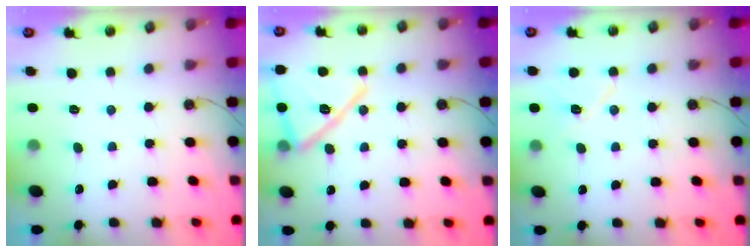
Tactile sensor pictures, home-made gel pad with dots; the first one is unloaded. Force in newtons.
{"total": 17.1, "press": 15.3, "slide": 7.5}
{"total": 8.7, "press": 8.4, "slide": 1.9}